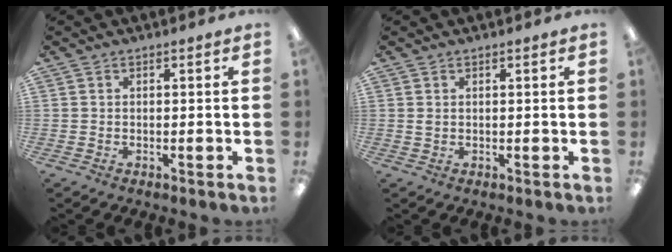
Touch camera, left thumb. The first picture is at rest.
{"total": 0.9, "force": [0.4, 0.5, 0.7], "torque": [-0.016, 0.004, 0.006]}